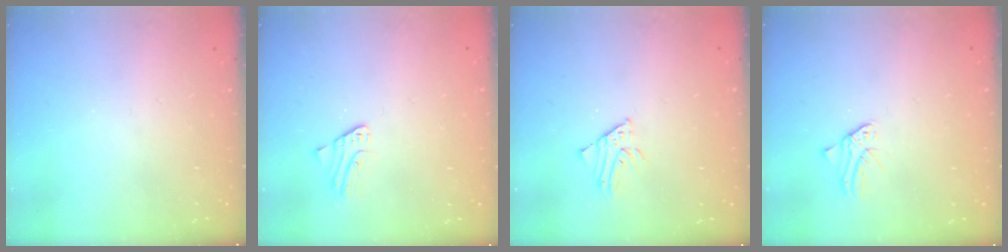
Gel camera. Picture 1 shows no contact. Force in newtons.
{"total": 1.8, "press": 1.8, "slide": 0.1}
{"total": 2.5, "press": 2.5, "slide": 0.2}
{"total": 0.7, "press": 0.7, "slide": 0.1}